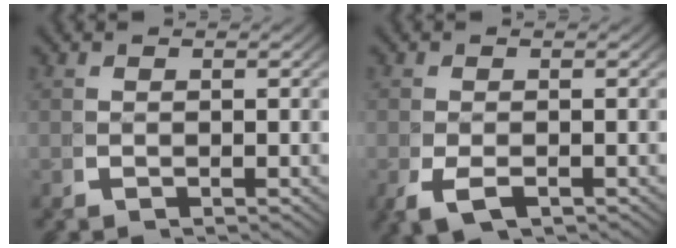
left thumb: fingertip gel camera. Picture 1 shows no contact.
{"total": 2.7, "force": [-1.4, 1.5, 1.7], "torque": [-0.048, -0.017, -0.012]}